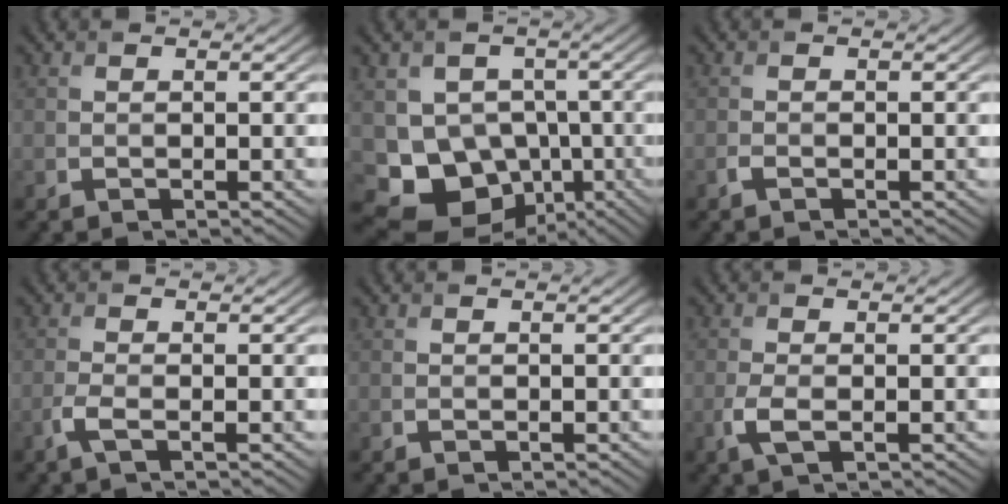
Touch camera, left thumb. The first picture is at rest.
{"total": 10.0, "force": [-2.7, 8.6, 4.2], "torque": [-0.093, -0.023, -0.059]}
{"total": 0.7, "force": [-0.5, 0.2, 0.4], "torque": [-0.009, -0.001, -0.010]}
{"total": 2.1, "force": [-1.0, 0.3, 1.8], "torque": [-0.043, 0.002, -0.029]}
{"total": 0.0}
{"total": 2.5, "force": [-0.8, 0.8, 2.2], "torque": [-0.059, -0.004, -0.022]}